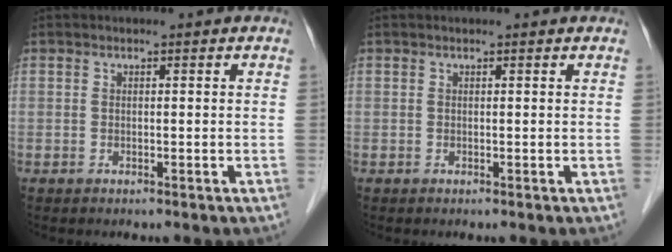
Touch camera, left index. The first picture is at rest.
{"total": 0.8, "force": [0.8, 0.1, 0.2], "torque": [-0.008, 0.009, 0.009]}